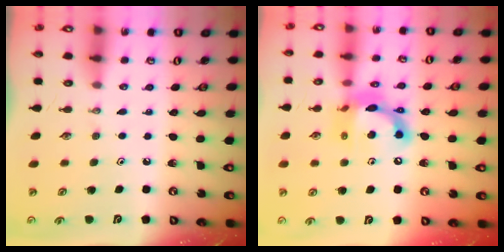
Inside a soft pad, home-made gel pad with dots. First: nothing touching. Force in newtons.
{"total": 14.3, "press": 14.3, "slide": 0.9}